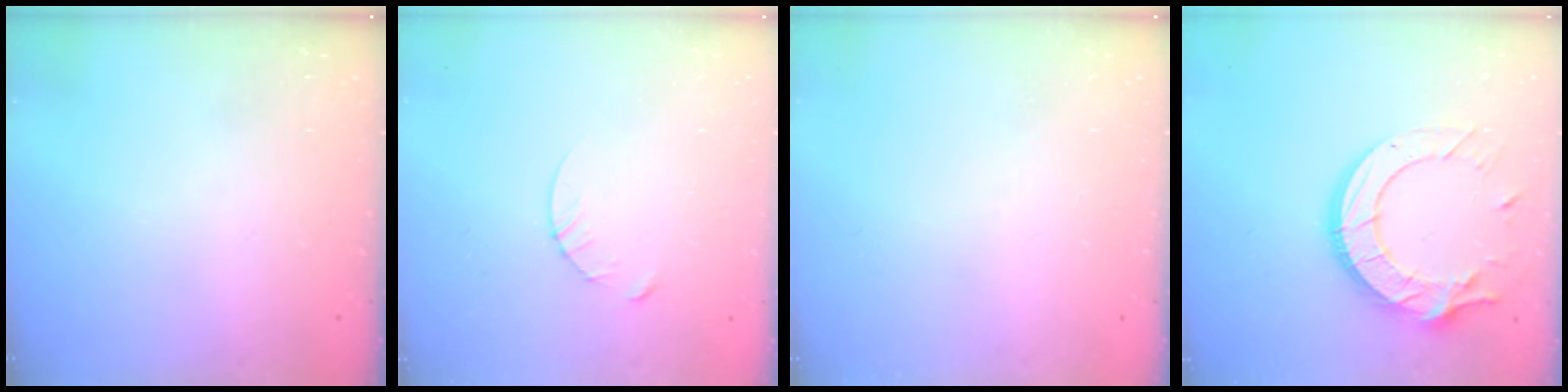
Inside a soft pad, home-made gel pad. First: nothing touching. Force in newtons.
{"total": 3.8, "press": 3.8, "slide": 0.3}
{"total": 0.0}
{"total": 16.0, "press": 15.9, "slide": 1.4}